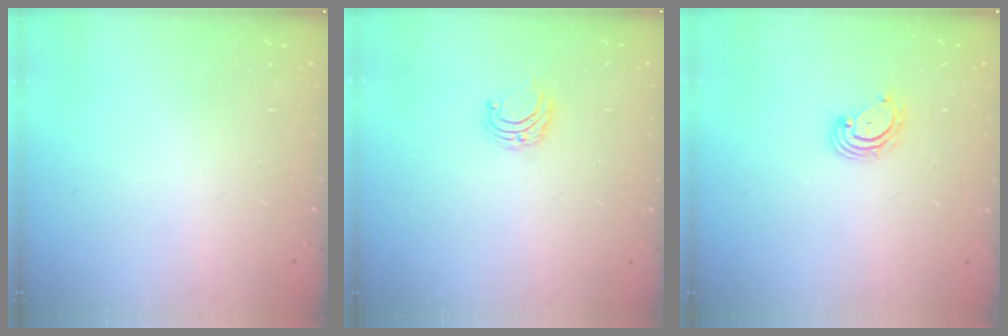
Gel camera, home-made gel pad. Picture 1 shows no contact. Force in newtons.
{"total": 4.9, "press": 4.8, "slide": 0.5}
{"total": 3.7, "press": 3.7, "slide": 0.4}